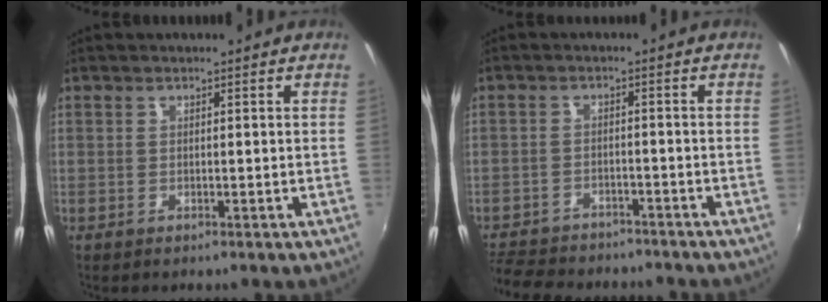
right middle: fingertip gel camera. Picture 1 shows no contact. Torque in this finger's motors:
{"motor_torque": [1.07, -1.07, 0.25, 0.13]}